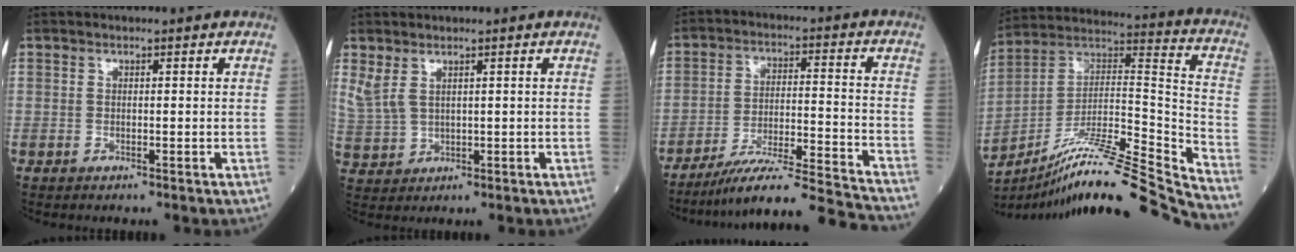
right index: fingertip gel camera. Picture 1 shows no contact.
{"total": 3.9, "force": [2.1, 2.2, 2.5], "torque": [-0.068, 0.006, 0.058]}
{"total": 16.4, "force": [-15.3, -1.7, 5.6], "torque": [-0.093, -0.001, -0.246]}
{"total": 24.2, "force": [-21.2, -1.4, 11.6], "torque": [-0.170, 0.010, -0.347]}